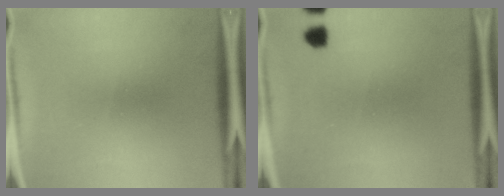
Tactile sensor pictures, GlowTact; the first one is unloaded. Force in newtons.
{"total": 2.0}